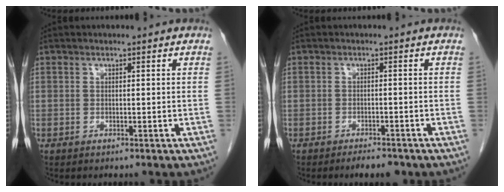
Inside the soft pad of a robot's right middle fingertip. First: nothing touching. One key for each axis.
{"total": 2.8, "fx": -2.3, "fy": 0.9, "fz": 1.4, "tx": -0.020, "ty": -0.001, "tz": -0.029}